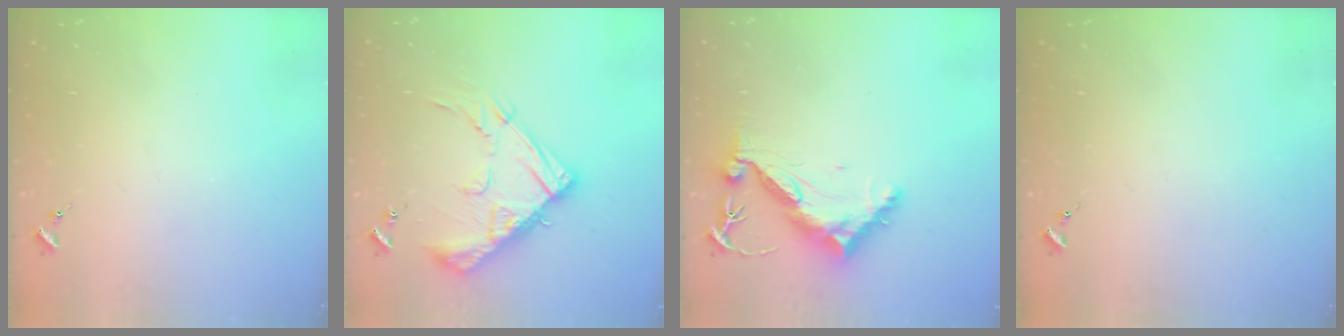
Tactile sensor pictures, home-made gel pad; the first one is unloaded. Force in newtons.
{"total": 15.9, "press": 15.9, "slide": 1.2}
{"total": 10.4, "press": 10.3, "slide": 0.9}
{"total": 0.0}